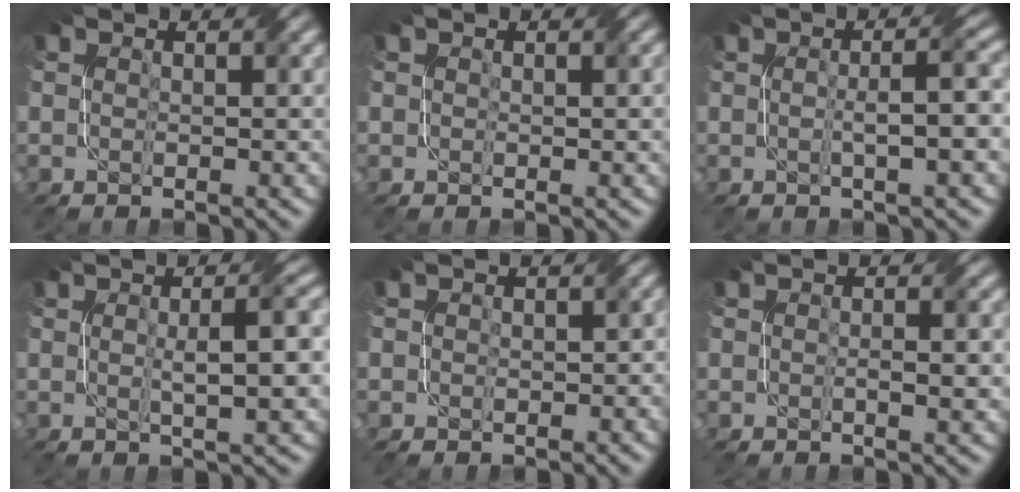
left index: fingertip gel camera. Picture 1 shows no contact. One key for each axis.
{"total": 1.1, "fx": 0.5, "fy": 0.7, "fz": 0.7, "tx": -0.009, "ty": 0.000, "tz": 0.009}
{"total": 3.6, "fx": -0.2, "fy": 0.7, "fz": 3.5, "tx": -0.054, "ty": 0.008, "tz": -0.001}
{"total": 5.2, "fx": 0.3, "fy": 1.1, "fz": 5.1, "tx": -0.069, "ty": 0.011, "tz": 0.006}
{"total": 1.1, "fx": 0.0, "fy": 1.0, "fz": 0.5, "tx": -0.003, "ty": -0.003, "tz": 0.001}
{"total": 1.8, "fx": -0.1, "fy": 0.3, "fz": 1.8, "tx": -0.029, "ty": 0.000, "tz": -0.001}